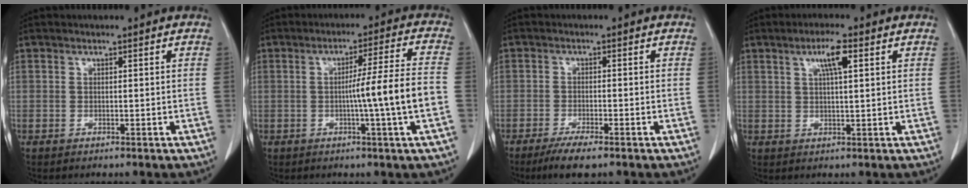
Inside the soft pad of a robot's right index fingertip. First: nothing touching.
{"total": 9.7, "force": [-1.9, -1.7, 9.4], "torque": [-0.144, 0.000, -0.030]}
{"total": 4.6, "force": [-3.3, 0.5, 3.2], "torque": [-0.059, -0.011, -0.056]}
{"total": 4.5, "force": [1.9, 0.4, 4.1], "torque": [-0.074, 0.004, 0.033]}